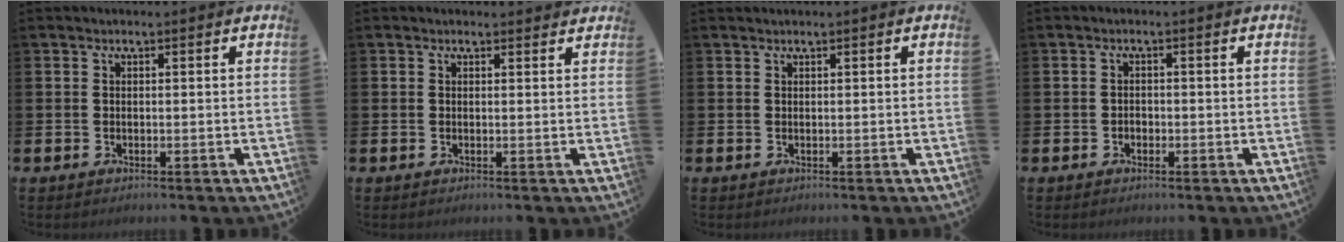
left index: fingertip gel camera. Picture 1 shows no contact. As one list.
[{"total": 0.7, "force": [0.7, 0.2, 0.1], "torque": [0.011, -0.003, 0.010]}, {"total": 0.0}, {"total": 1.0, "force": [-0.5, 0.9, 0.2], "torque": [-0.001, 0.001, -0.012]}]